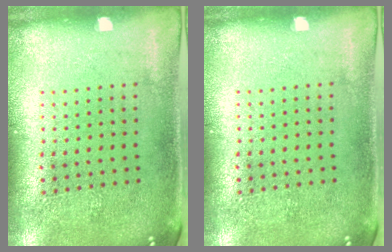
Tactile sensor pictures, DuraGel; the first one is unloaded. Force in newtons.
{"total": 0.0}